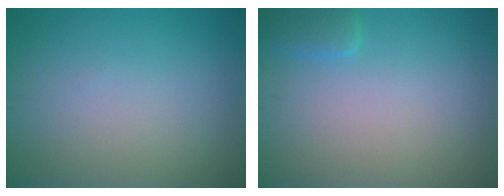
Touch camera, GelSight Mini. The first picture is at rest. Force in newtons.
{"total": 1.7, "press": 1.7, "slide": 0.1}